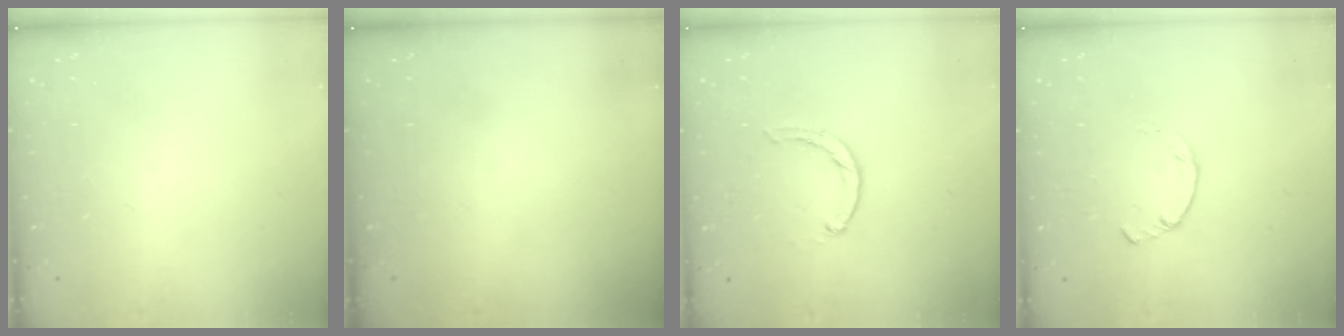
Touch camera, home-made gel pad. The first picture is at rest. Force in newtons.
{"total": 0.0}
{"total": 1.9, "press": 1.9, "slide": 0.3}
{"total": 2.3, "press": 2.3, "slide": 0.1}